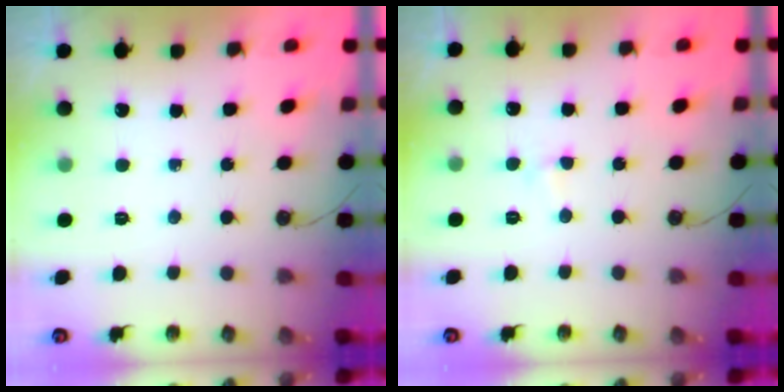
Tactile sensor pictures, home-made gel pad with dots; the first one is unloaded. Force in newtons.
{"total": 2.8, "press": 2.8, "slide": 0.5}